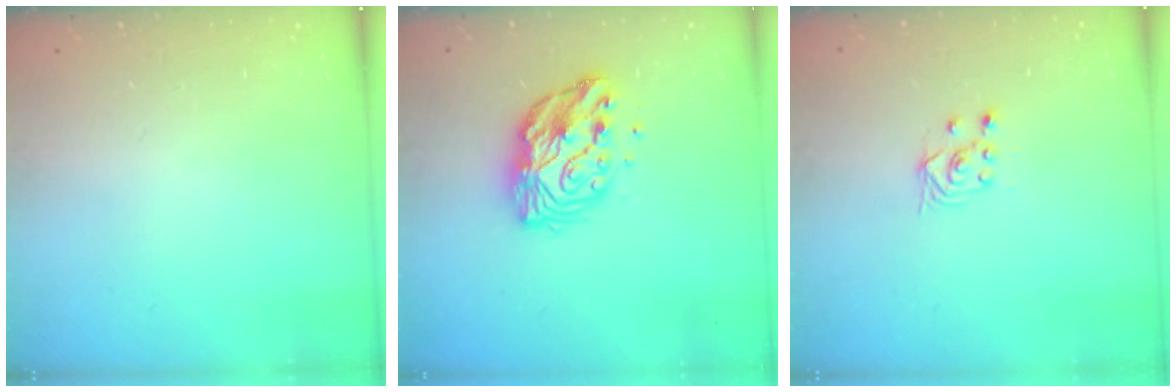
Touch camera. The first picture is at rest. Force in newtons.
{"total": 12.8, "press": 12.8, "slide": 1.1}
{"total": 2.9, "press": 2.5, "slide": 1.4}